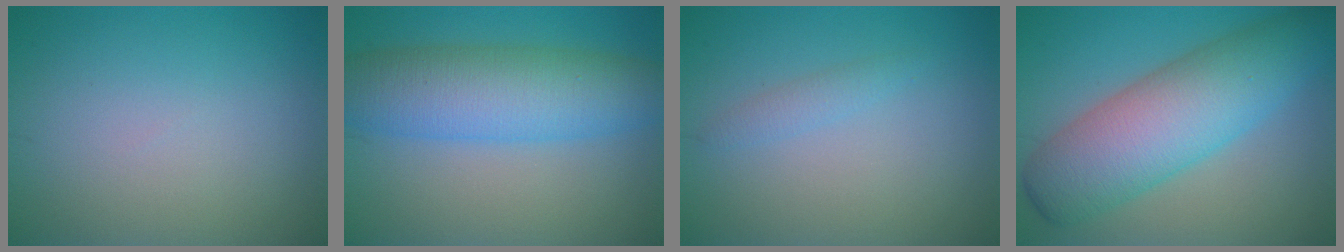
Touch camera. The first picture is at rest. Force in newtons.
{"total": 8.1, "press": 8.1, "slide": 0.2}
{"total": 1.2, "press": 1.2, "slide": 0.0}
{"total": 9.2, "press": 9.2, "slide": 0.1}